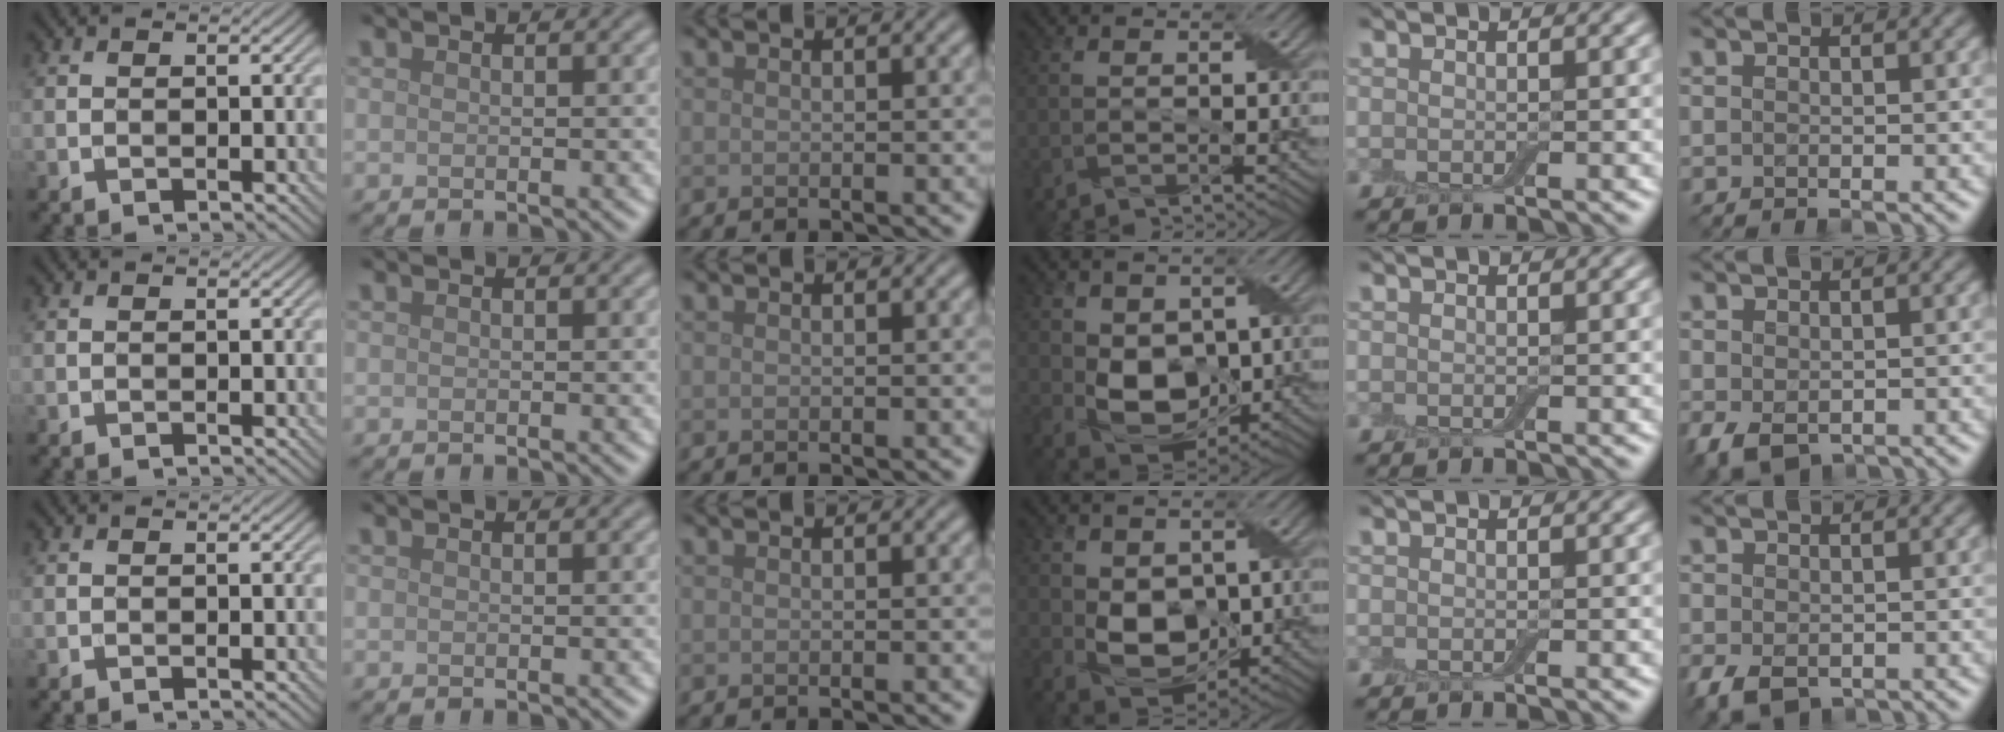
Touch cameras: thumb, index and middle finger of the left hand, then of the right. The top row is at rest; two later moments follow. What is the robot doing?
{"motion": "wrap", "object": "adhesive wrap"}